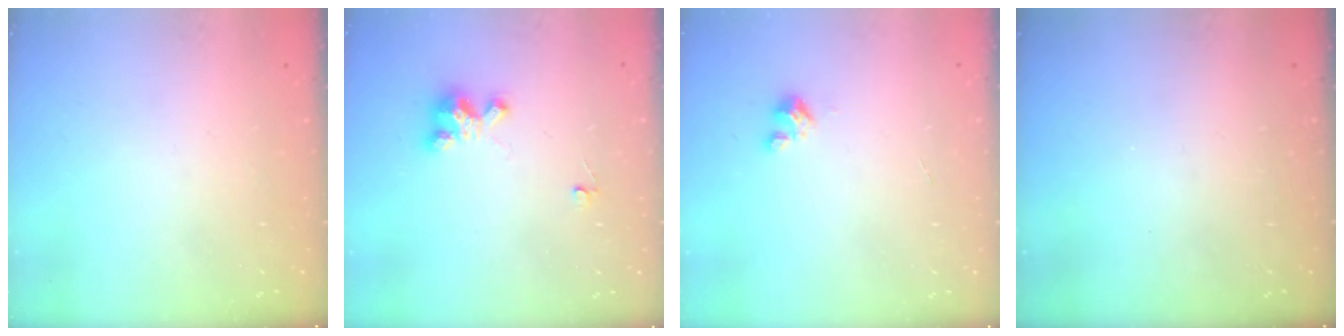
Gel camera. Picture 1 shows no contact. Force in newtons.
{"total": 3.6, "press": 3.6, "slide": 0.3}
{"total": 2.9, "press": 2.9, "slide": 0.3}
{"total": 0.0}